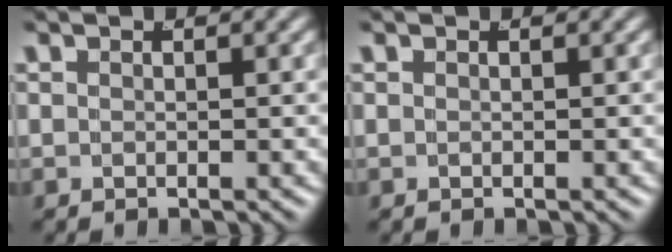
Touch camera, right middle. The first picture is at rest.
{"total": 0.0}